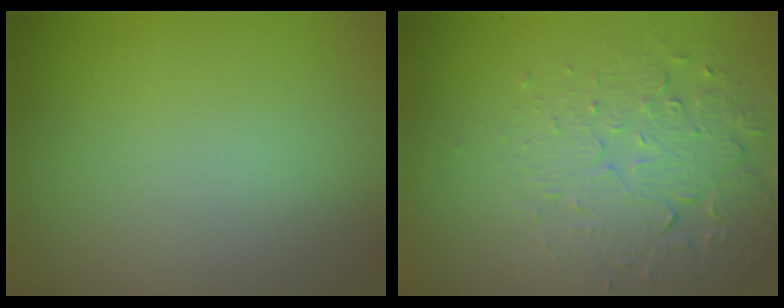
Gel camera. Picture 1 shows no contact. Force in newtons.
{"total": 5.5, "press": 3.6, "slide": 4.1}